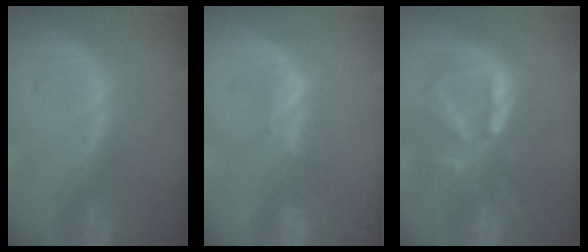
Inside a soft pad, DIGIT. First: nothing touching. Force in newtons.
{"total": 1.9, "press": 1.8, "slide": 0.7}
{"total": 9.0, "press": 8.6, "slide": 2.4}